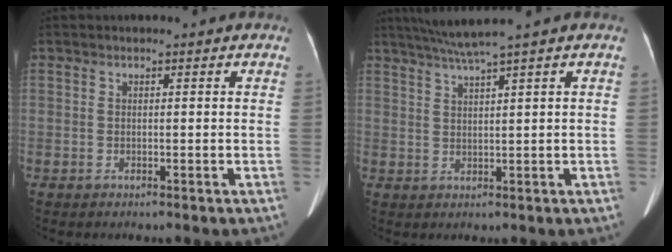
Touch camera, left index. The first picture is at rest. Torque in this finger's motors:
{"motor_torque": [0.33, -0.43, 0.04, 0.06]}